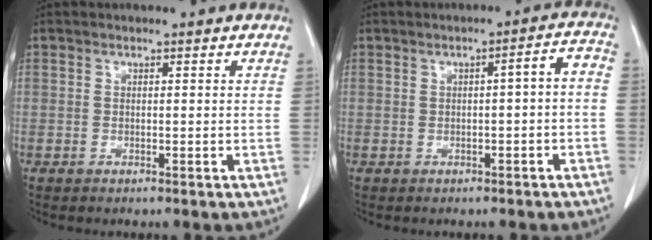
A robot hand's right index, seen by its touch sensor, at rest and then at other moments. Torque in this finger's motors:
{"motor_torque": [0.29, -0.22, 0.18, 0.05]}